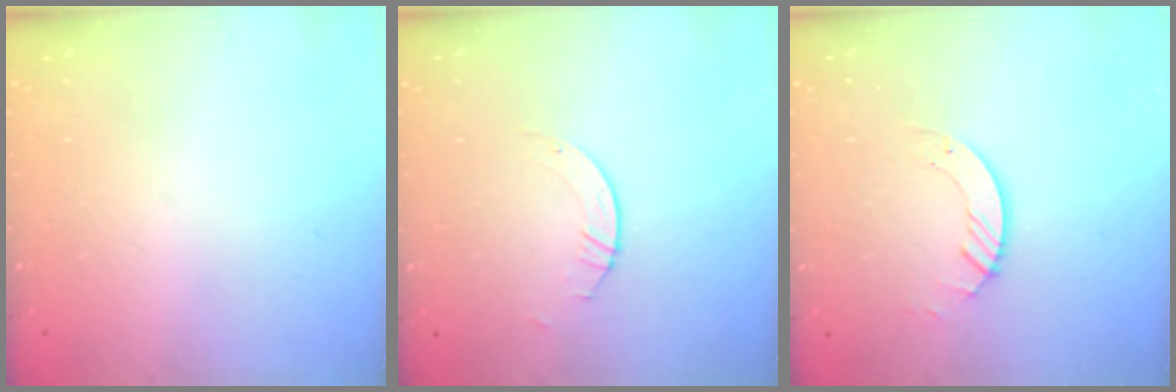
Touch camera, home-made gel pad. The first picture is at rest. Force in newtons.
{"total": 1.1, "press": 1.1, "slide": 0.1}
{"total": 3.3, "press": 3.3, "slide": 0.1}